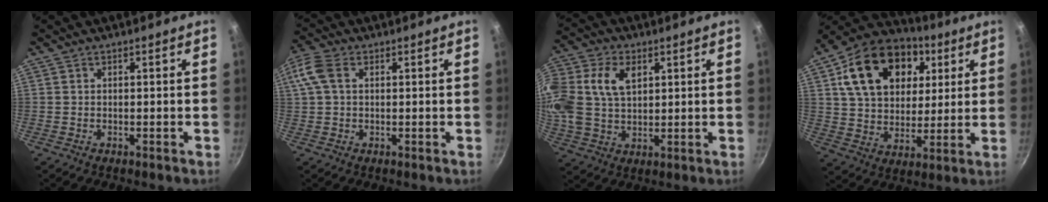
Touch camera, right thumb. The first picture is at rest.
{"total": 6.5, "force": [1.8, 4.1, 4.7], "torque": [-0.103, 0.019, 0.029]}
{"total": 20.5, "force": [6.1, 14.5, 13.2], "torque": [-0.317, 0.037, 0.114]}
{"total": 22.7, "force": [8.0, 15.9, 14.0], "torque": [-0.225, 0.002, 0.130]}